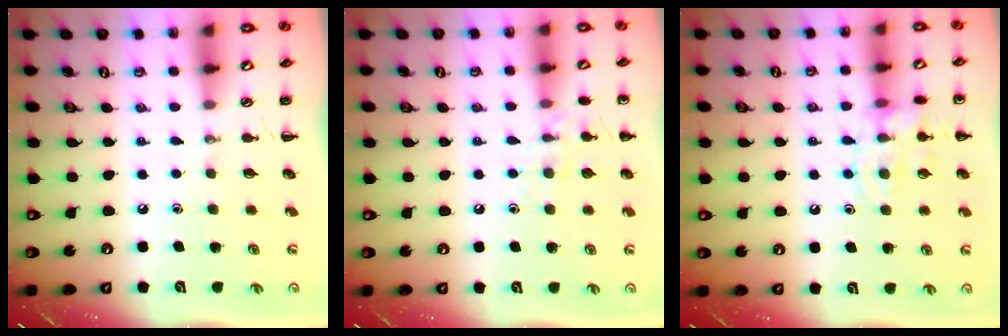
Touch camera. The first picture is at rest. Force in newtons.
{"total": 8.4, "press": 8.3, "slide": 1.6}
{"total": 11.4, "press": 11.4, "slide": 0.5}